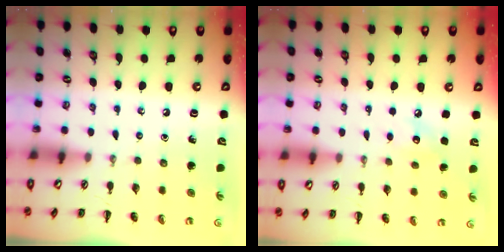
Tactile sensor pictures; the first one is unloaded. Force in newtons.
{"total": 5.6, "press": 5.4, "slide": 1.4}